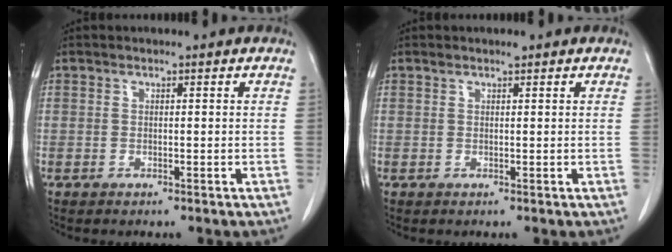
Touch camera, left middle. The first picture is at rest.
{"total": 0.7, "force": [0.6, 0.1, 0.3], "torque": [-0.010, 0.005, 0.011]}